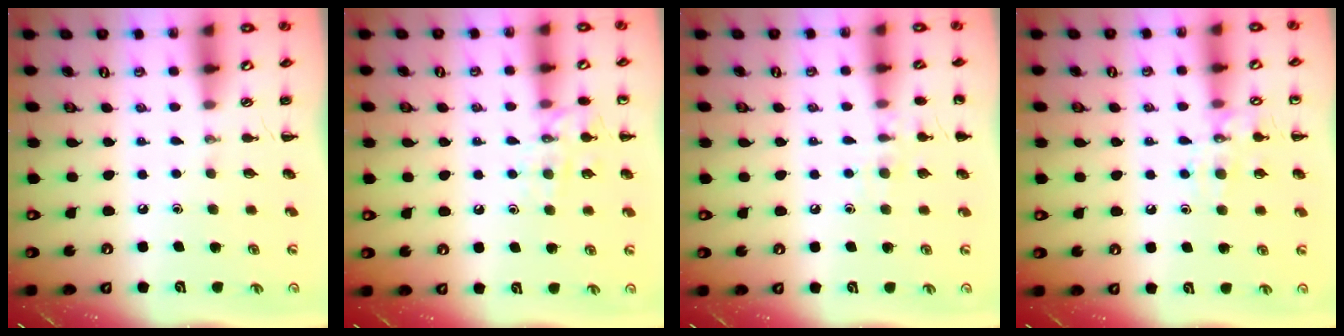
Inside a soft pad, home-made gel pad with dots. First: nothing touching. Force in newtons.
{"total": 10.3, "press": 10.3, "slide": 0.9}
{"total": 7.9, "press": 7.7, "slide": 1.6}
{"total": 9.7, "press": 9.7, "slide": 0.7}